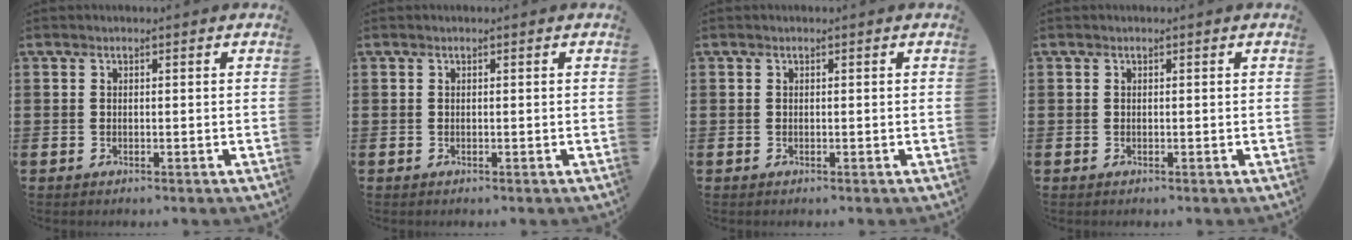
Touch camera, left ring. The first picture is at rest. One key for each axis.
{"total": 0.0}
{"total": 0.0}
{"total": 0.0}